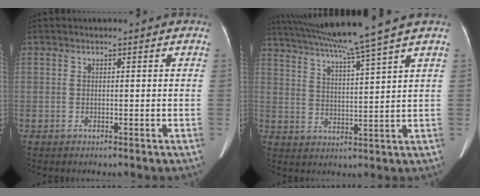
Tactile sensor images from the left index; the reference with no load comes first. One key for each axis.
{"total": 12.4, "fx": 10.3, "fy": -2.7, "fz": 6.3, "tx": -0.111, "ty": -0.004, "tz": 0.167}